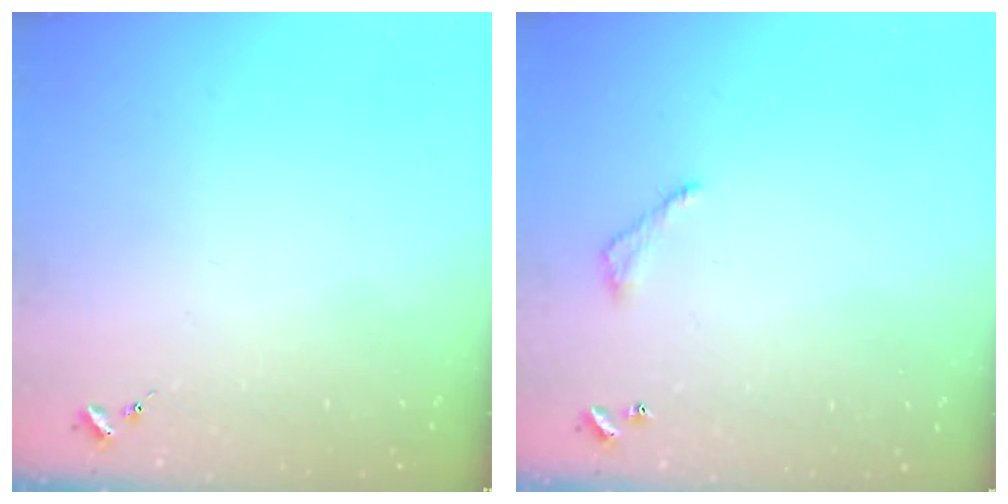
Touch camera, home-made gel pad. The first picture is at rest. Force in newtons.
{"total": 6.0, "press": 6.0, "slide": 0.6}